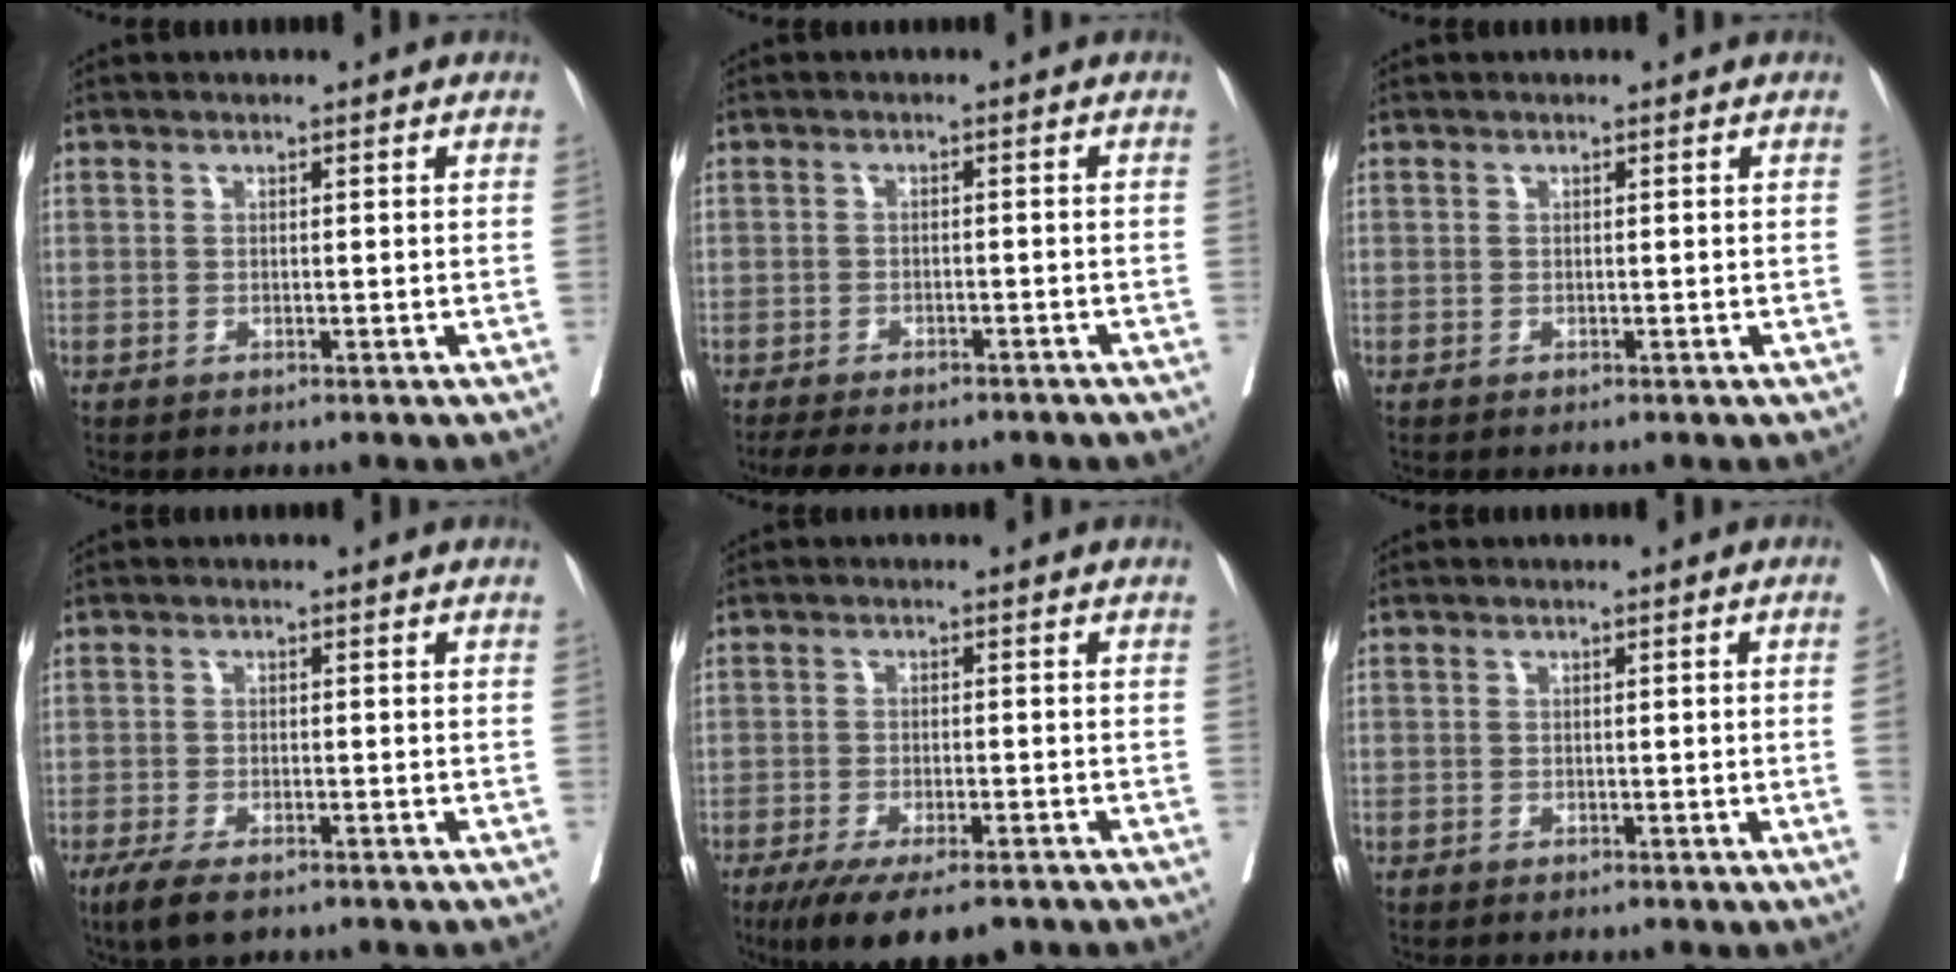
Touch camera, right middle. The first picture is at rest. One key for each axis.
{"total": 11.2, "fx": -9.4, "fy": 3.2, "fz": 5.1, "tx": -0.077, "ty": -0.005, "tz": -0.117}
{"total": 0.0}
{"total": 4.7, "fx": -3.2, "fy": 1.3, "fz": 3.3, "tx": -0.061, "ty": -0.011, "tz": -0.053}
{"total": 10.3, "fx": -7.5, "fy": 2.6, "fz": 6.6, "tx": -0.092, "ty": -0.014, "tz": -0.115}
{"total": 1.4, "fx": -0.1, "fy": -0.4, "fz": 1.3, "tx": -0.018, "ty": 0.002, "tz": -0.005}